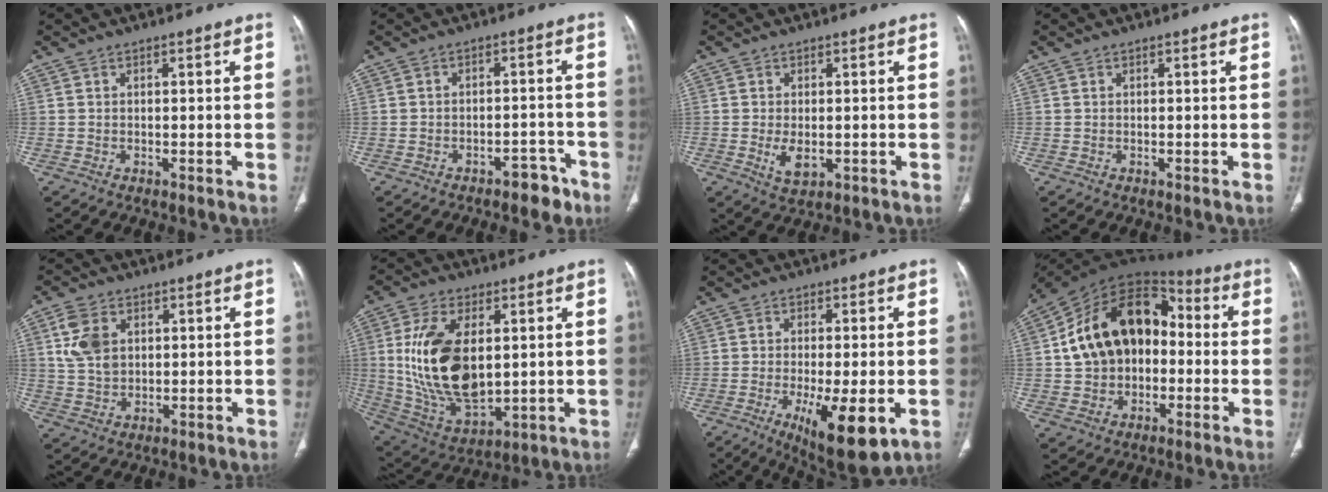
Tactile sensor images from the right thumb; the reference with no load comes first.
{"total": 4.8, "force": [-3.4, 2.6, 2.2], "torque": [-0.013, 0.036, -0.040]}
{"total": 4.1, "force": [-0.7, 2.4, 3.3], "torque": [-0.058, -0.008, -0.005]}
{"total": 0.0}
{"total": 7.5, "force": [2.3, 5.2, 4.9], "torque": [-0.089, -0.004, 0.051]}
{"total": 19.3, "force": [2.7, 10.4, 16.1], "torque": [-0.305, -0.020, 0.065]}
{"total": 12.7, "force": [-4.3, 3.9, 11.2], "torque": [-0.177, -0.018, -0.058]}
{"total": 19.8, "force": [0.5, 14.1, 13.9], "torque": [-0.209, 0.047, 0.001]}